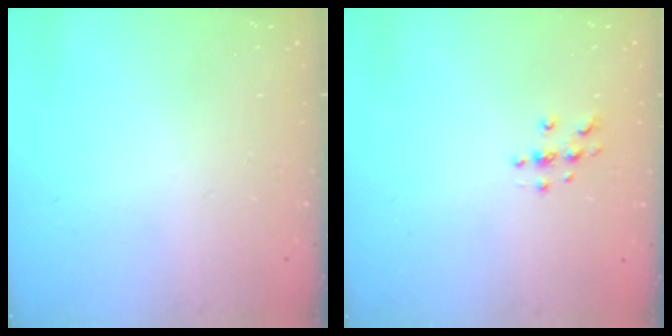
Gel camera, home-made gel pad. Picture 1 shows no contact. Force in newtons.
{"total": 4.0, "press": 3.9, "slide": 0.4}